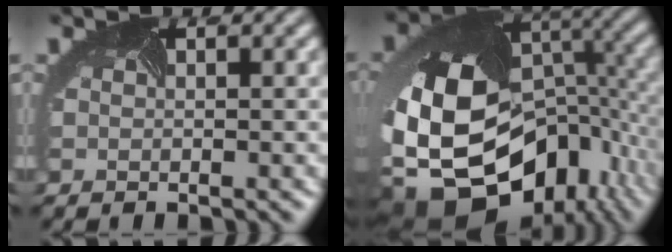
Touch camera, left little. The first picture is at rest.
{"total": 18.3, "force": [-7.2, 12.2, 11.6], "torque": [-0.241, -0.030, -0.097]}